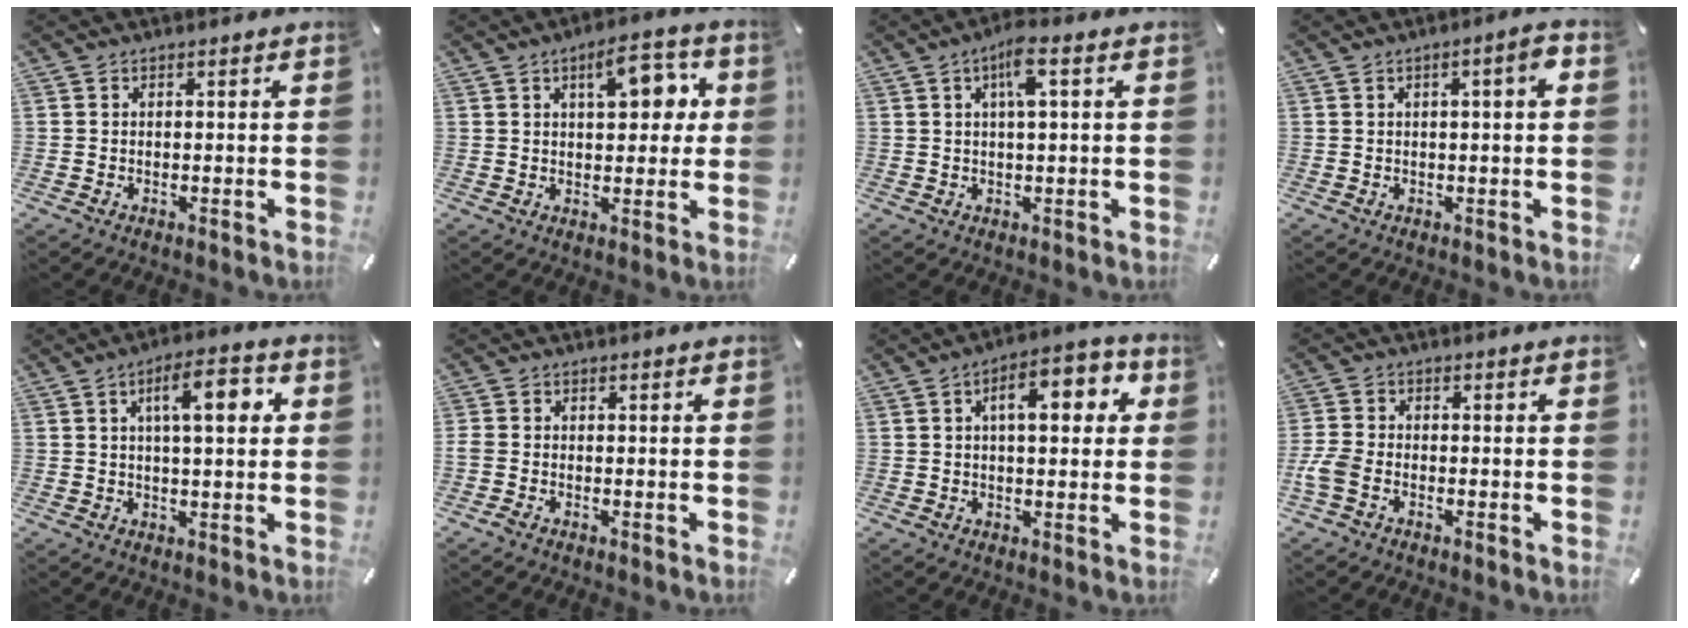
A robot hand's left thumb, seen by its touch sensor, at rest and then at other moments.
{"total": 10.5, "force": [3.7, 5.3, 8.3], "torque": [-0.100, -0.009, 0.053]}
{"total": 5.9, "force": [2.0, 1.4, 5.4], "torque": [-0.100, 0.003, 0.031]}
{"total": 3.7, "force": [0.8, 0.7, 3.5], "torque": [-0.058, 0.003, 0.008]}
{"total": 9.7, "force": [2.9, 3.3, 8.7], "torque": [-0.140, -0.002, 0.039]}
{"total": 1.4, "force": [-1.0, 0.7, 0.8], "torque": [-0.013, 0.004, -0.018]}
{"total": 9.8, "force": [2.6, 4.7, 8.2], "torque": [-0.111, -0.003, 0.035]}
{"total": 4.5, "force": [-2.2, 2.6, 3.0], "torque": [-0.072, 0.004, -0.045]}